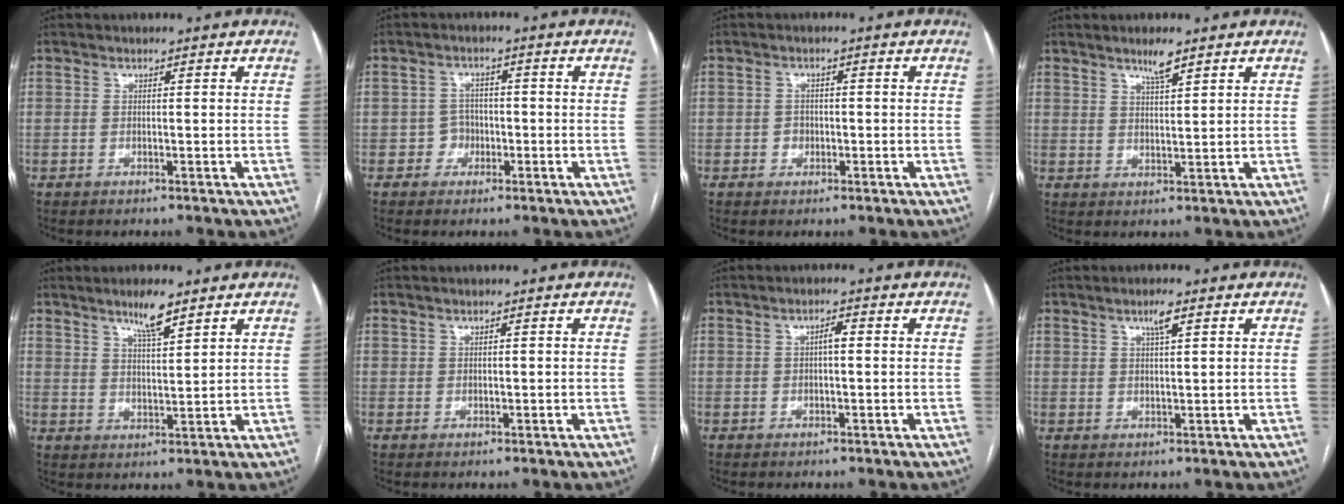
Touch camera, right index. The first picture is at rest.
{"total": 2.7, "force": [-0.9, 2.5, 0.0], "torque": [0.013, 0.012, -0.019]}
{"total": 1.5, "force": [-0.5, 1.4, 0.3], "torque": [0.001, 0.006, -0.007]}
{"total": 3.3, "force": [2.6, 0.3, 2.0], "torque": [-0.037, -0.004, 0.046]}
{"total": 5.2, "force": [3.9, 0.6, 3.4], "torque": [-0.058, -0.005, 0.066]}
{"total": 0.5, "force": [0.3, 0.4, 0.0], "torque": [0.005, 0.001, 0.005]}
{"total": 1.5, "force": [0.3, 0.4, 1.4], "torque": [-0.023, 0.007, 0.004]}
{"total": 2.5, "force": [1.6, 0.2, 1.9], "torque": [-0.033, -0.001, 0.026]}